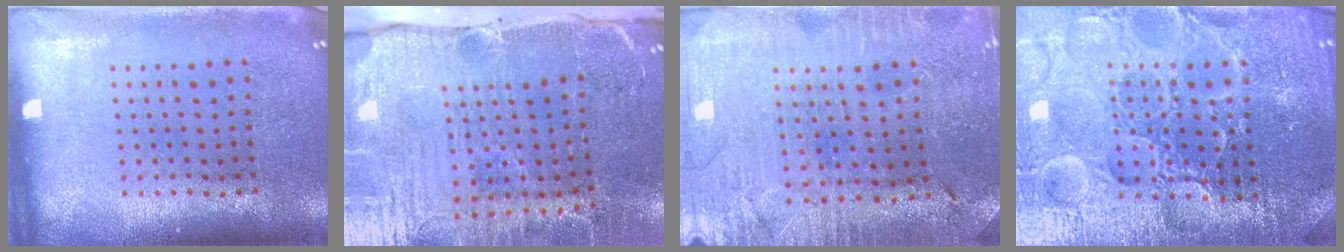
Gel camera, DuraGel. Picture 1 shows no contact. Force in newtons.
{"total": 5.4, "press": 4.5, "slide": 3.1}
{"total": 1.0, "press": 0.9, "slide": 0.2}
{"total": 5.5, "press": 5.1, "slide": 2.0}